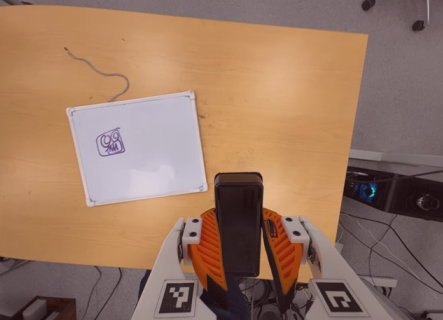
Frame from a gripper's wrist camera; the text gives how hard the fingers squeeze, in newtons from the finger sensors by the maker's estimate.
{"total": 11.3, "left": 8.7, "right": 14.0}